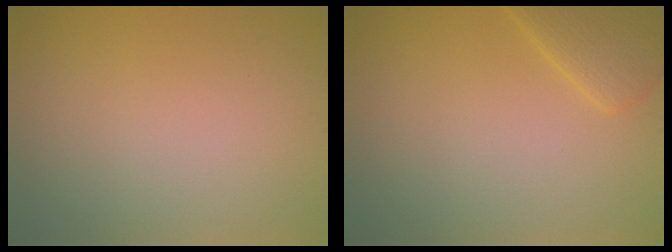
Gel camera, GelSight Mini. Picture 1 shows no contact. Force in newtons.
{"total": 3.2, "press": 3.2, "slide": 0.3}